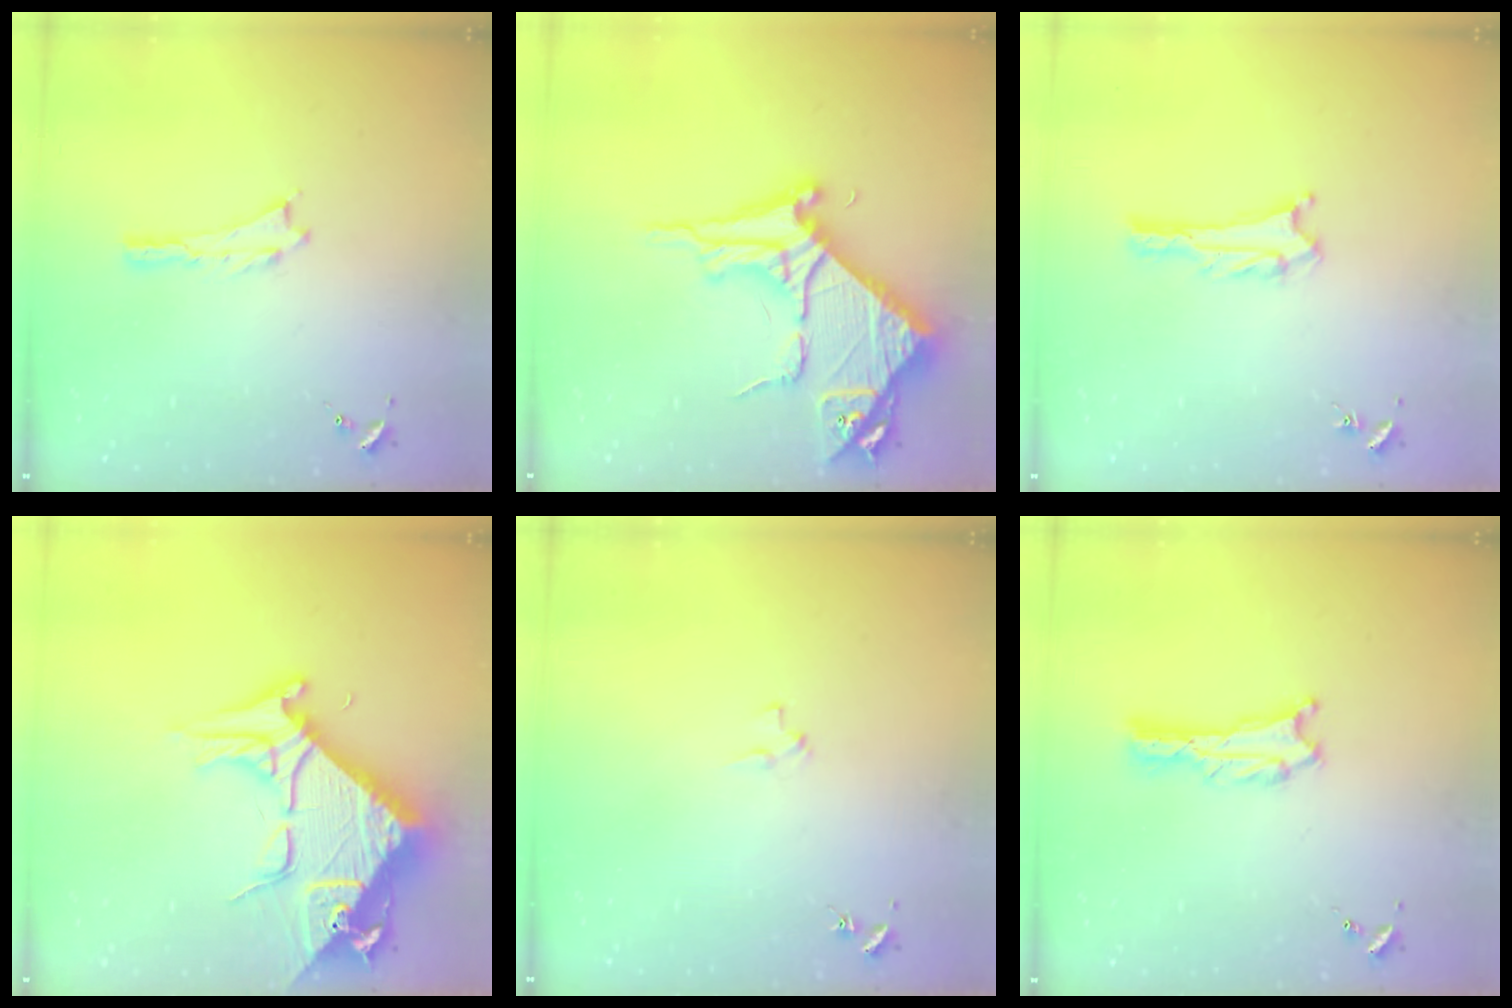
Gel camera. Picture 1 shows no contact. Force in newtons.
{"total": 8.4, "press": 8.4, "slide": 0.9}
{"total": 2.7, "press": 2.7, "slide": 0.2}
{"total": 12.0, "press": 11.9, "slide": 1.4}
{"total": 1.9, "press": 1.9, "slide": 0.2}
{"total": 0.9, "press": 0.9, "slide": 0.1}